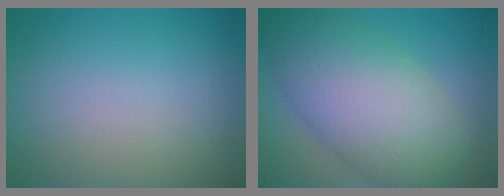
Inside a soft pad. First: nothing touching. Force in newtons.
{"total": 10.9, "press": 10.9, "slide": 0.1}